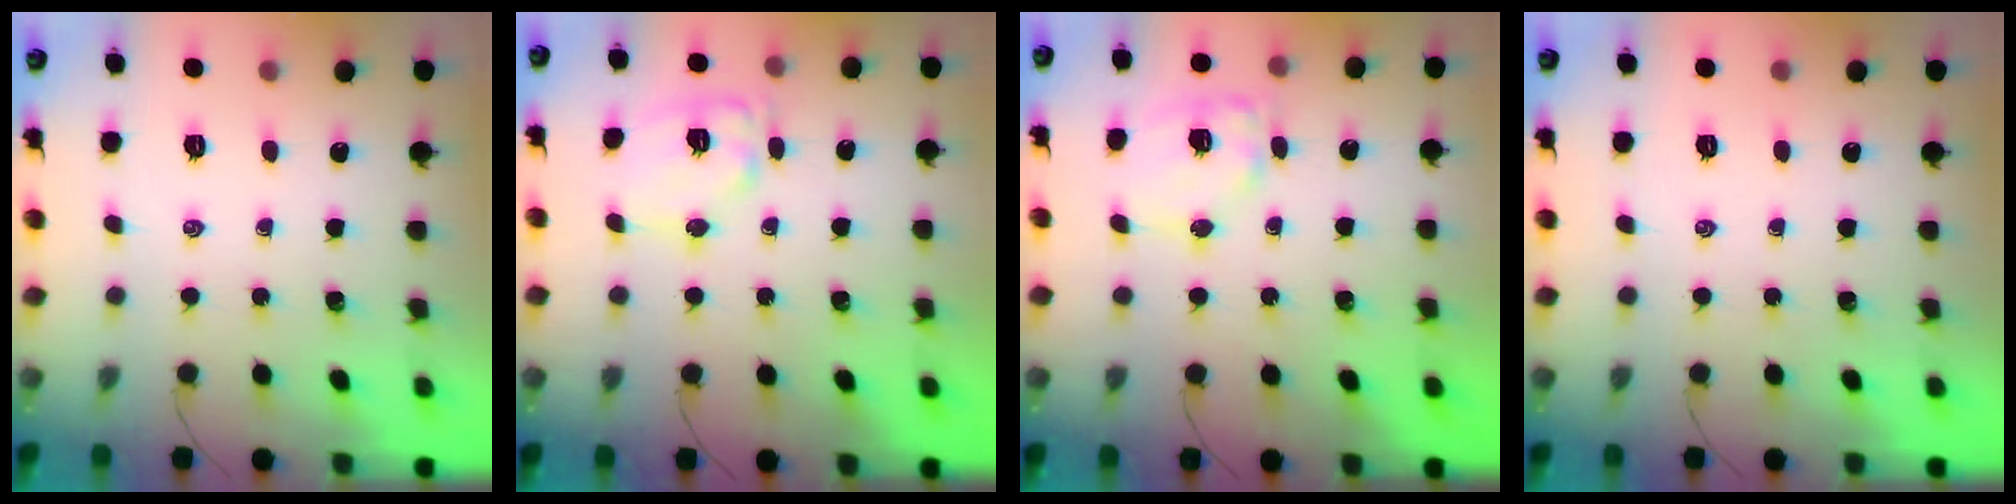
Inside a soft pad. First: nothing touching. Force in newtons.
{"total": 11.1, "press": 11.1, "slide": 1.2}
{"total": 10.7, "press": 10.6, "slide": 1.5}
{"total": 0.0}